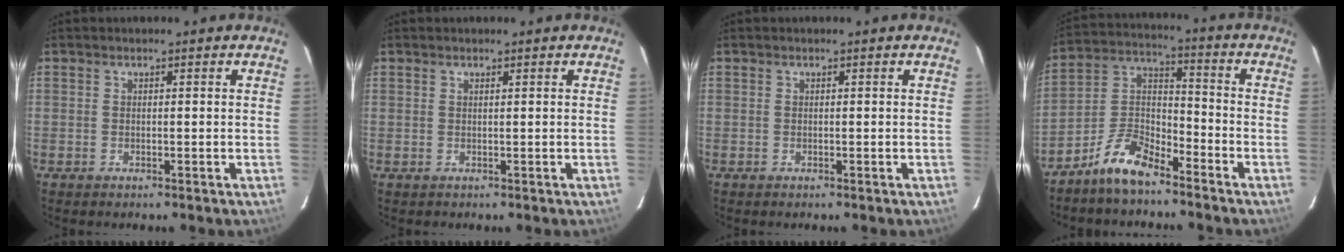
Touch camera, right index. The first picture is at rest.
{"total": 0.6, "force": [0.3, 0.5, 0.0], "torque": [-0.001, 0.002, 0.005]}
{"total": 0.0}
{"total": 10.5, "force": [-8.0, 3.6, 5.8], "torque": [-0.133, 0.037, -0.159]}